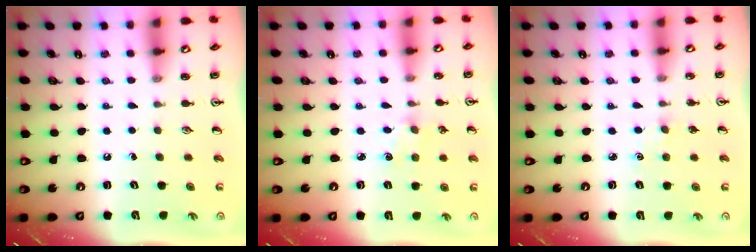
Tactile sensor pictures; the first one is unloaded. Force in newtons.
{"total": 1.3, "press": 1.3, "slide": 0.2}
{"total": 1.1, "press": 1.1, "slide": 0.2}